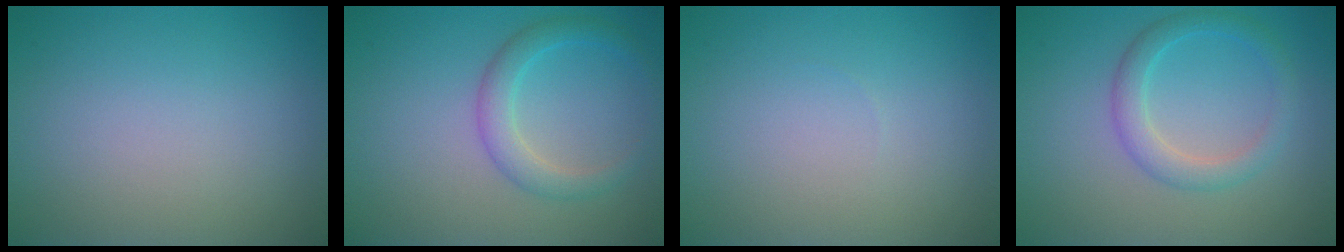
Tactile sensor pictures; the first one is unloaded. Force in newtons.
{"total": 2.7, "press": 2.7, "slide": 0.1}
{"total": 0.0}
{"total": 2.8, "press": 2.8, "slide": 0.1}